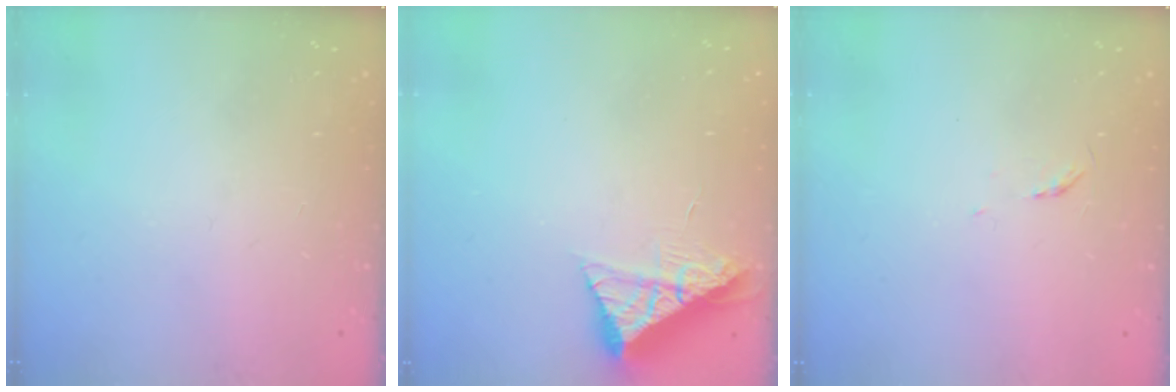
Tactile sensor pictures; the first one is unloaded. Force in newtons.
{"total": 8.2, "press": 8.2, "slide": 0.3}
{"total": 3.1, "press": 3.0, "slide": 0.5}